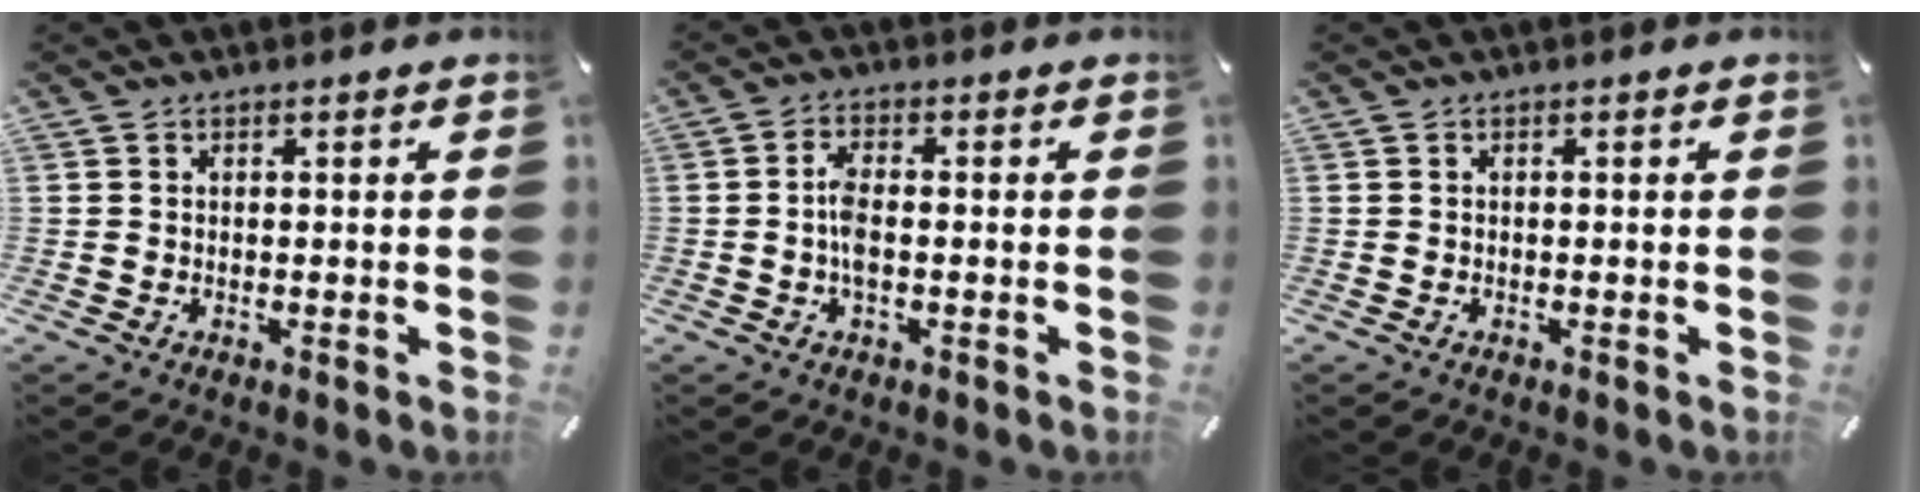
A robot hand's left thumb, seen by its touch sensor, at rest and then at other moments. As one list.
[{"total": 4.2, "force": [-0.7, 1.9, 3.7], "torque": [-0.073, 0.005, -0.013]}, {"total": 0.0}]